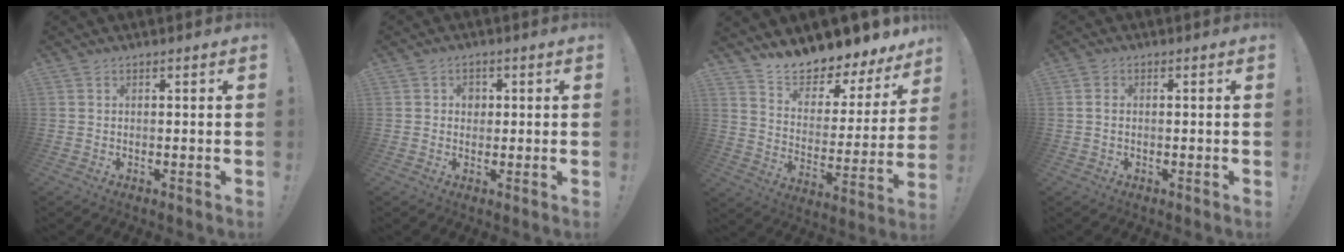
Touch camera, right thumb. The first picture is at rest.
{"total": 2.6, "force": [0.4, 2.3, 1.0], "torque": [-0.002, -0.005, 0.002]}
{"total": 10.1, "force": [9.9, 1.7, 1.7], "torque": [-0.034, -0.107, 0.167]}
{"total": 1.5, "force": [0.0, 1.0, 1.1], "torque": [-0.024, 0.006, 0.000]}